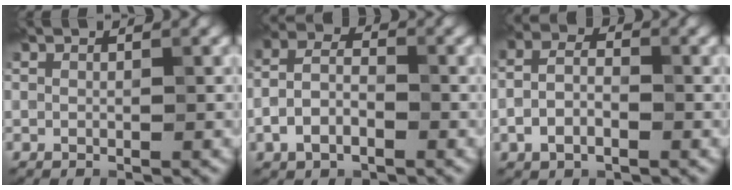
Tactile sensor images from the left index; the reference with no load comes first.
{"total": 3.7, "force": [-1.3, 2.2, 2.7], "torque": [-0.064, 0.006, -0.031]}
{"total": 3.1, "force": [-0.9, 1.9, 2.3], "torque": [-0.057, 0.005, -0.023]}